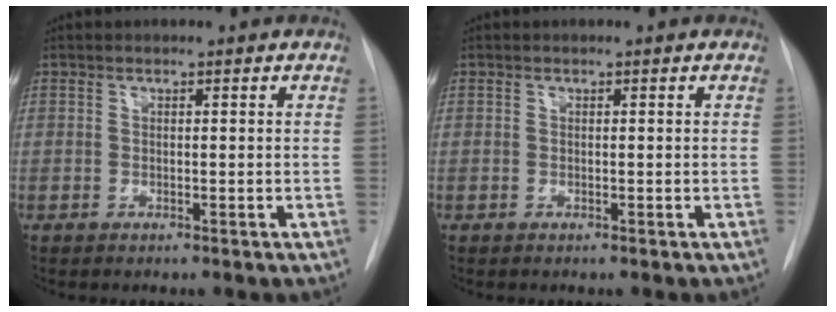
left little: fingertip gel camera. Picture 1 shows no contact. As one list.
[{"total": 0.0}]